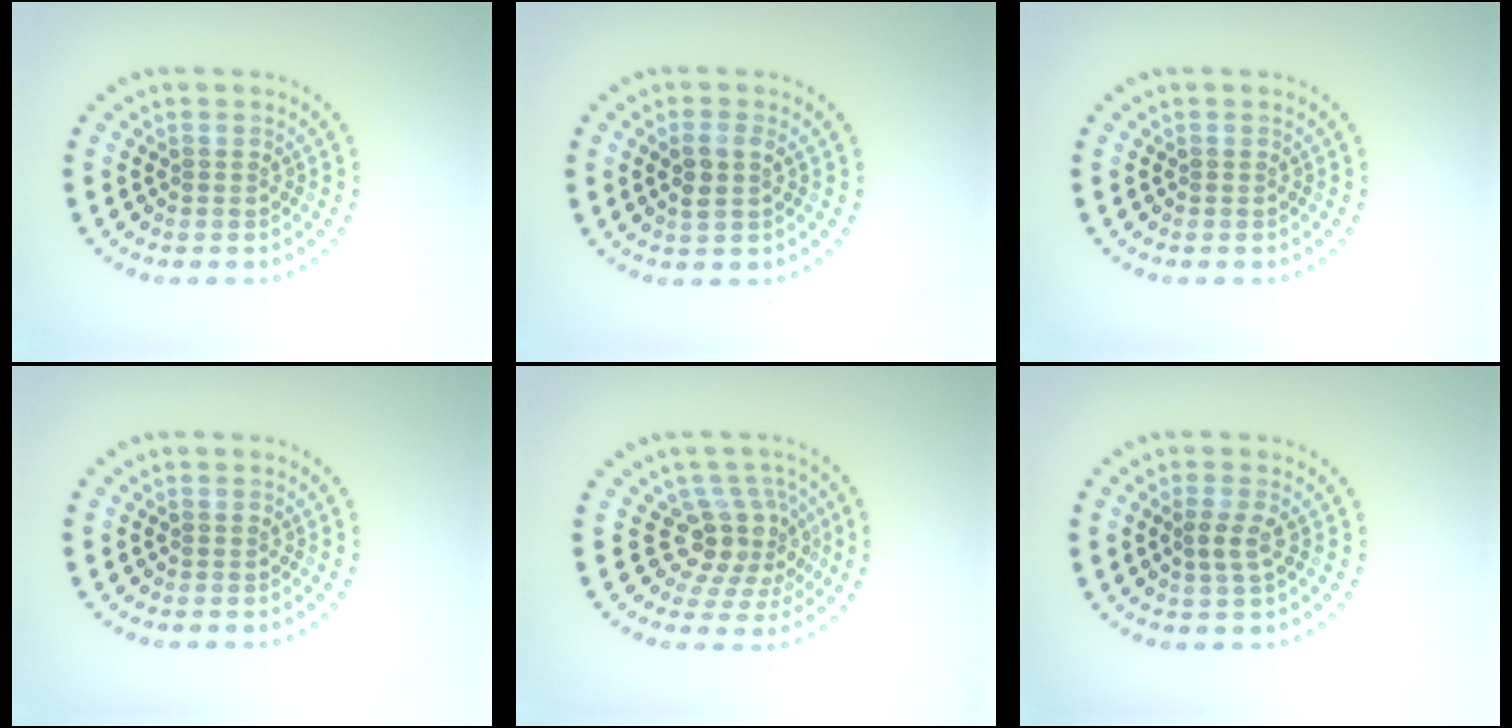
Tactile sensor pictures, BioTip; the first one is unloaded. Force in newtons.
{"total": 2.0, "press": 1.8, "slide": 0.7}
{"total": 0.0}
{"total": 0.0}
{"total": 4.1, "press": 3.1, "slide": 2.7}
{"total": 1.9, "press": 1.7, "slide": 0.7}